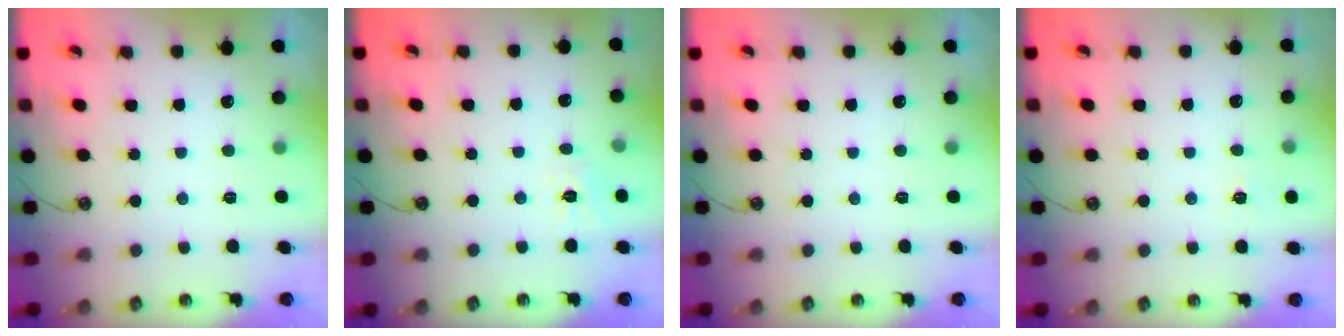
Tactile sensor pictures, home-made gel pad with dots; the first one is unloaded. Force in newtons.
{"total": 5.7, "press": 5.7, "slide": 0.5}
{"total": 0.0}
{"total": 3.9, "press": 3.8, "slide": 0.4}